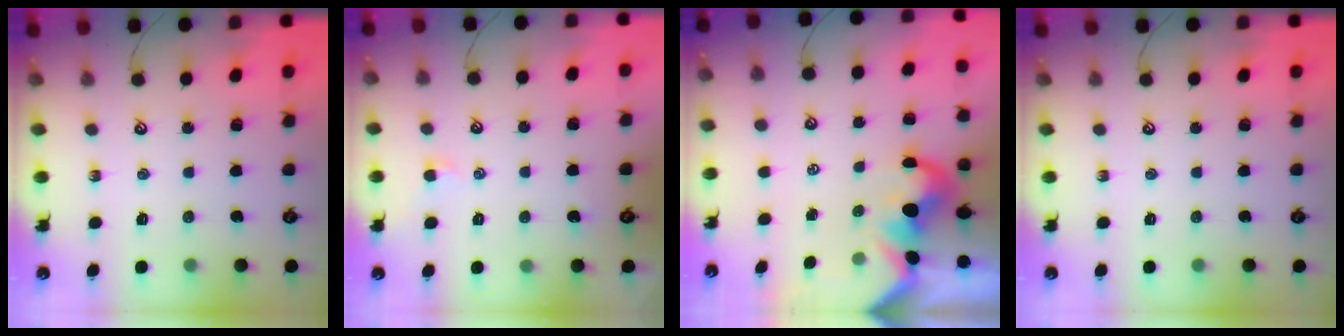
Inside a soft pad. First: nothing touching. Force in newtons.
{"total": 0.6, "press": 0.3, "slide": 0.5}
{"total": 3.0, "press": 2.8, "slide": 1.1}
{"total": 0.0}